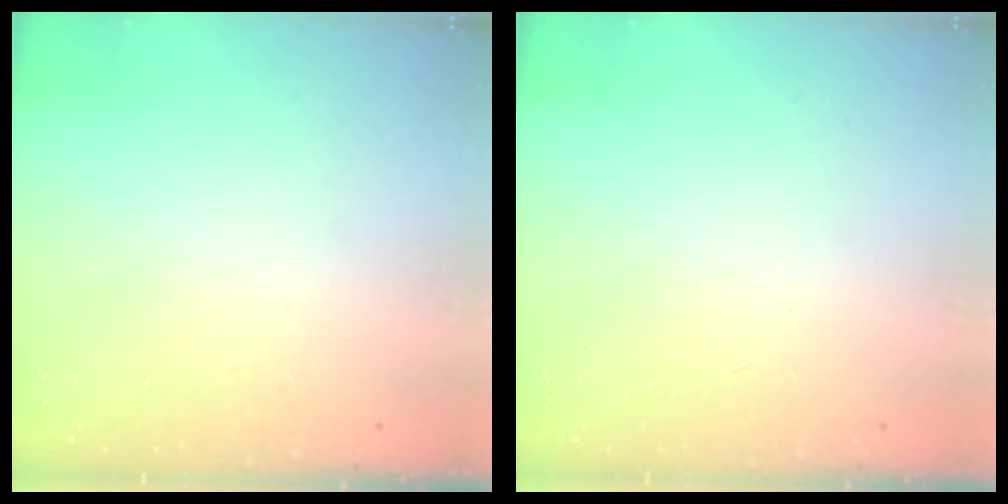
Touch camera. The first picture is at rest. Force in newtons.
{"total": 0.0}